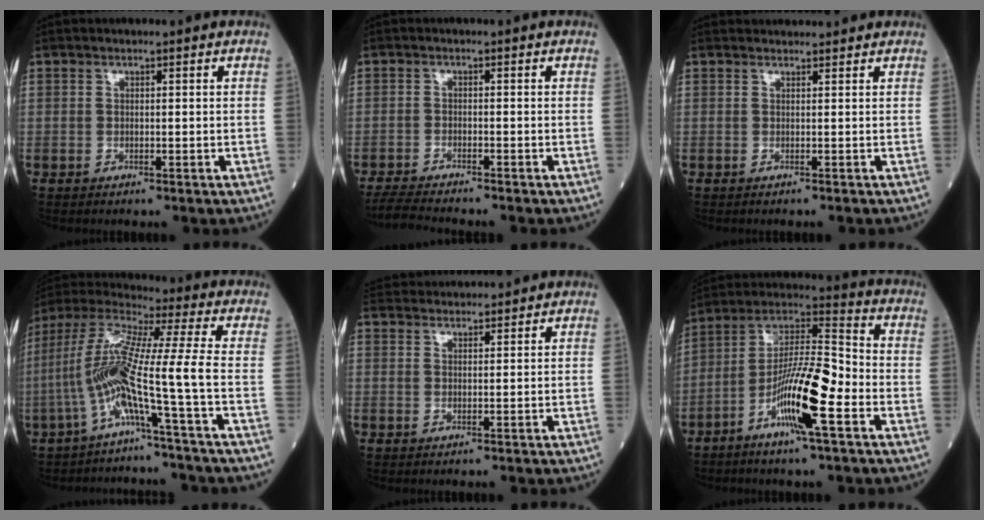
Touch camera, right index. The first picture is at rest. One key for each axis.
{"total": 5.5, "fx": -5.1, "fy": -0.6, "fz": 2.0, "tx": -0.033, "ty": -0.023, "tz": -0.089}
{"total": 3.1, "fx": 2.9, "fy": 0.4, "fz": 0.9, "tx": -0.025, "ty": 0.027, "tz": 0.031}
{"total": 12.3, "fx": -3.9, "fy": -2.0, "fz": 11.5, "tx": -0.243, "ty": 0.016, "tz": -0.086}
{"total": 8.3, "fx": 8.1, "fy": 0.5, "fz": 1.7, "tx": -0.036, "ty": 0.041, "tz": 0.124}
{"total": 14.0, "fx": -5.6, "fy": 1.5, "fz": 12.7, "tx": -0.240, "ty": 0.005, "tz": -0.106}